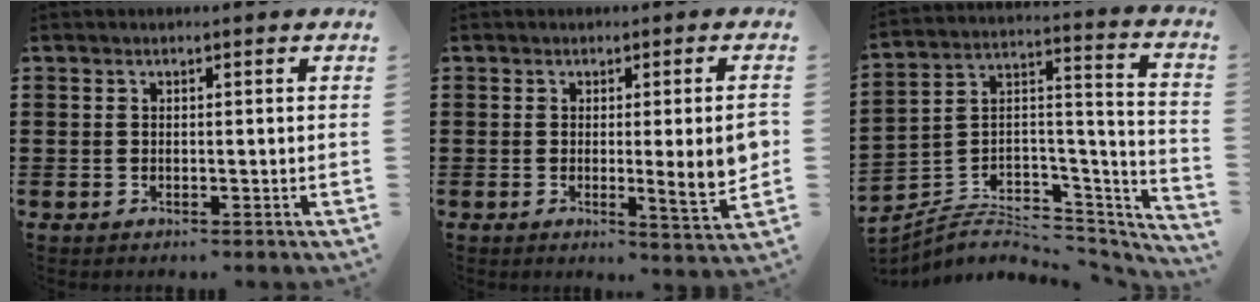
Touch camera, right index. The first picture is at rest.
{"total": 7.2, "force": [-0.1, 0.8, 7.1], "torque": [-0.097, -0.022, -0.002]}
{"total": 4.6, "force": [-3.0, 2.9, 1.9], "torque": [-0.043, -0.008, -0.060]}